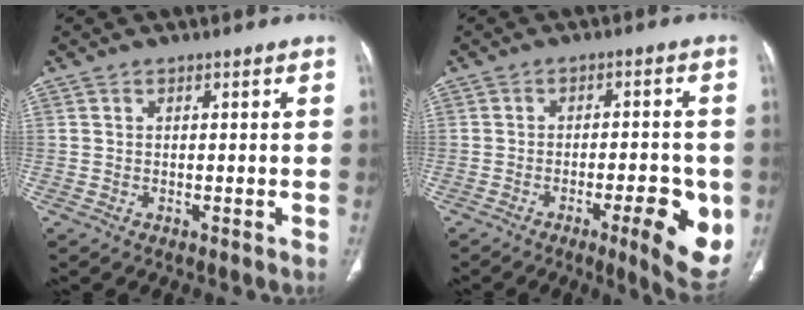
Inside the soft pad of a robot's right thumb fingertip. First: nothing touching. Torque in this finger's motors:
{"motor_torque": [-0.32, 0.11, 0.38, 0.21, 0.04]}